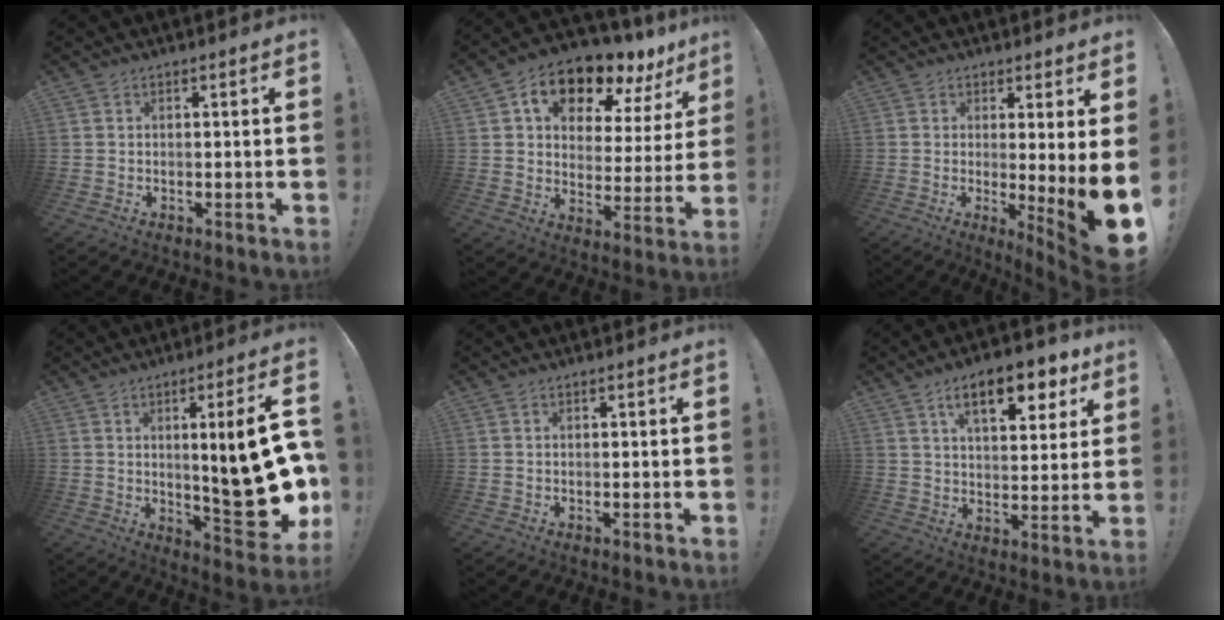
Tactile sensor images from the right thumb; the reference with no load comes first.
{"total": 12.9, "force": [9.4, 6.1, 6.5], "torque": [-0.107, -0.074, 0.160]}
{"total": 7.7, "force": [0.2, -1.1, 7.7], "torque": [-0.098, -0.042, -0.002]}
{"total": 21.3, "force": [-0.2, 4.9, 20.7], "torque": [-0.277, -0.019, 0.004]}
{"total": 0.0}
{"total": 14.3, "force": [7.4, 6.0, 10.6], "torque": [-0.147, -0.032, 0.119]}